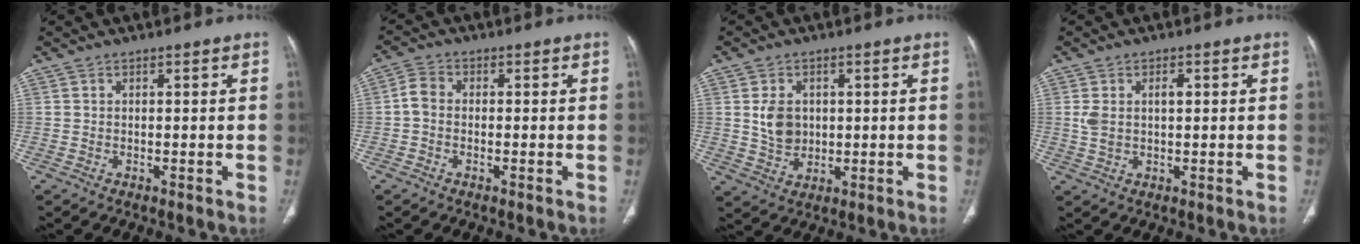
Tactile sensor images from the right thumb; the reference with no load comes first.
{"total": 3.3, "force": [-0.5, 2.4, 2.2], "torque": [-0.040, 0.010, -0.020]}
{"total": 6.0, "force": [1.0, 4.7, 3.7], "torque": [-0.049, -0.009, 0.026]}
{"total": 4.3, "force": [0.8, 2.4, 3.5], "torque": [-0.079, 0.011, 0.020]}